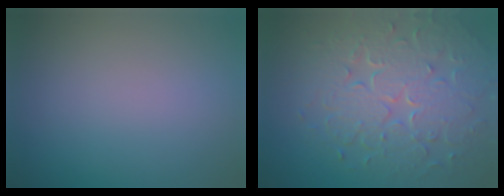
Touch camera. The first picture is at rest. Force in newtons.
{"total": 8.1, "press": 5.9, "slide": 5.6}